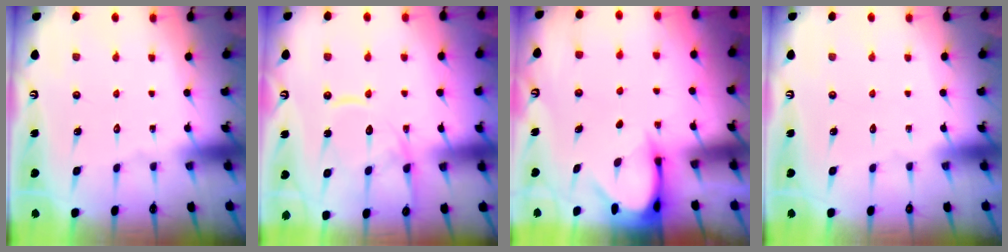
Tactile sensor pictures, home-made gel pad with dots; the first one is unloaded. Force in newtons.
{"total": 13.4, "press": 13.4, "slide": 1.4}
{"total": 3.8, "press": 3.8, "slide": 0.3}
{"total": 0.0}